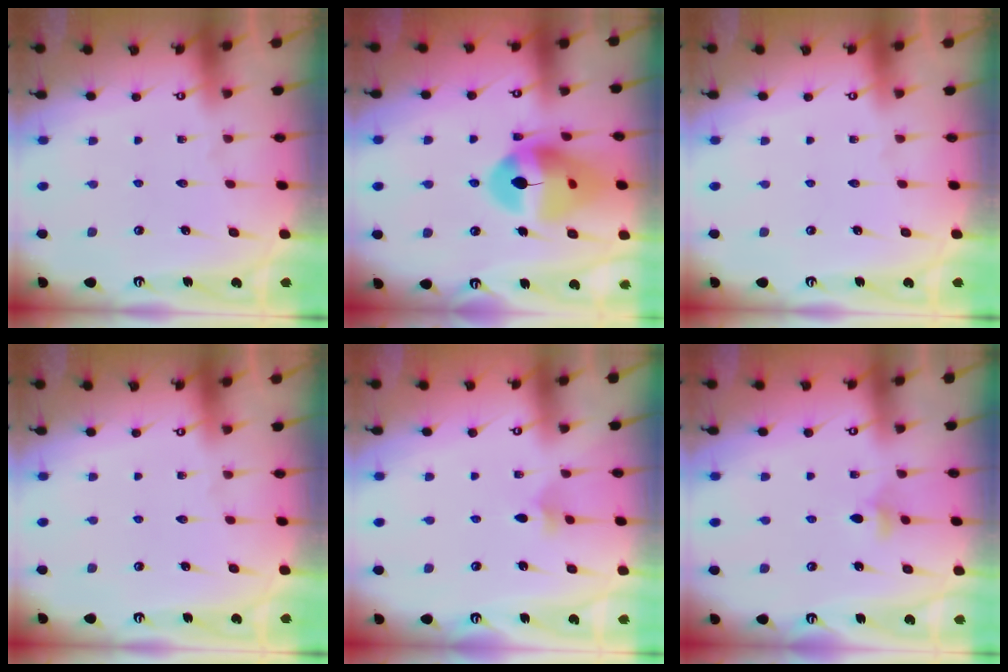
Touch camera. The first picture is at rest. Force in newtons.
{"total": 16.7, "press": 16.6, "slide": 1.8}
{"total": 0.0}
{"total": 0.0}
{"total": 3.6, "press": 3.5, "slide": 0.8}
{"total": 3.7, "press": 3.6, "slide": 0.8}